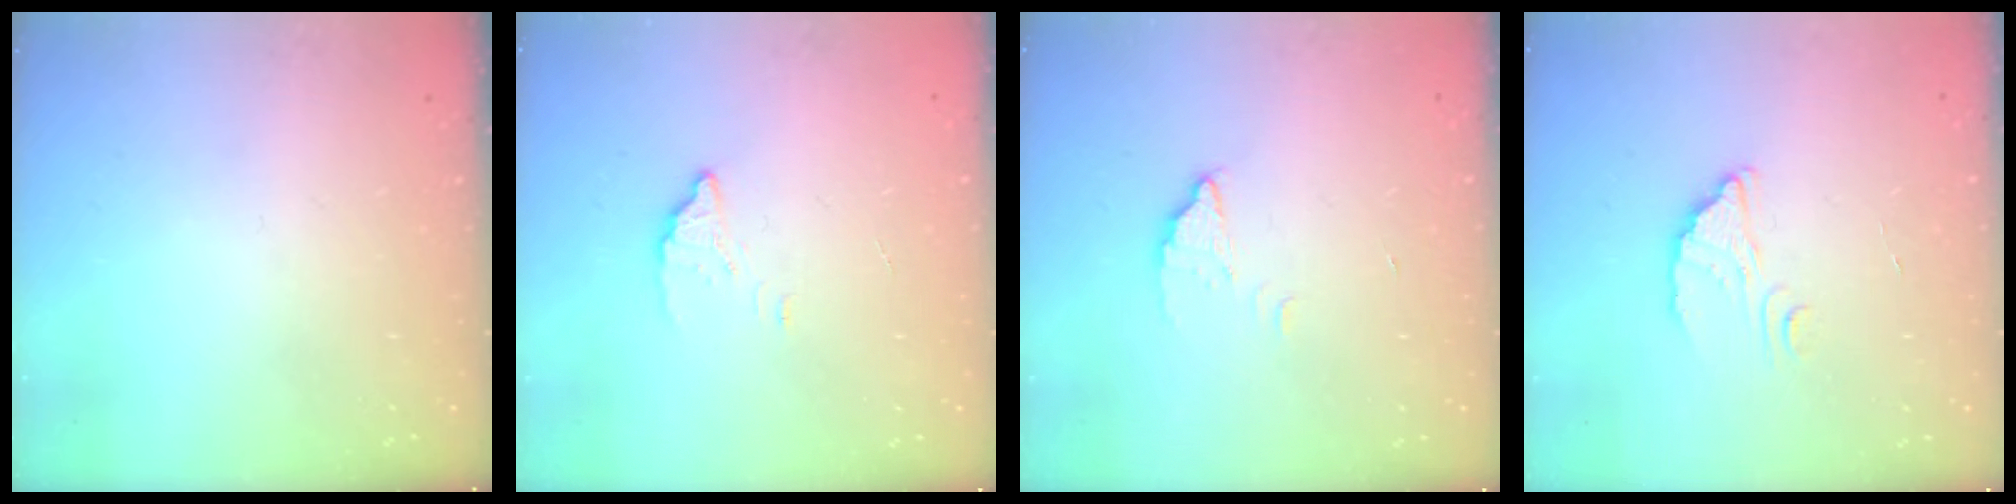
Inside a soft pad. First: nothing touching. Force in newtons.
{"total": 1.8, "press": 1.7, "slide": 0.1}
{"total": 2.6, "press": 2.6, "slide": 0.2}
{"total": 2.6, "press": 2.6, "slide": 0.1}